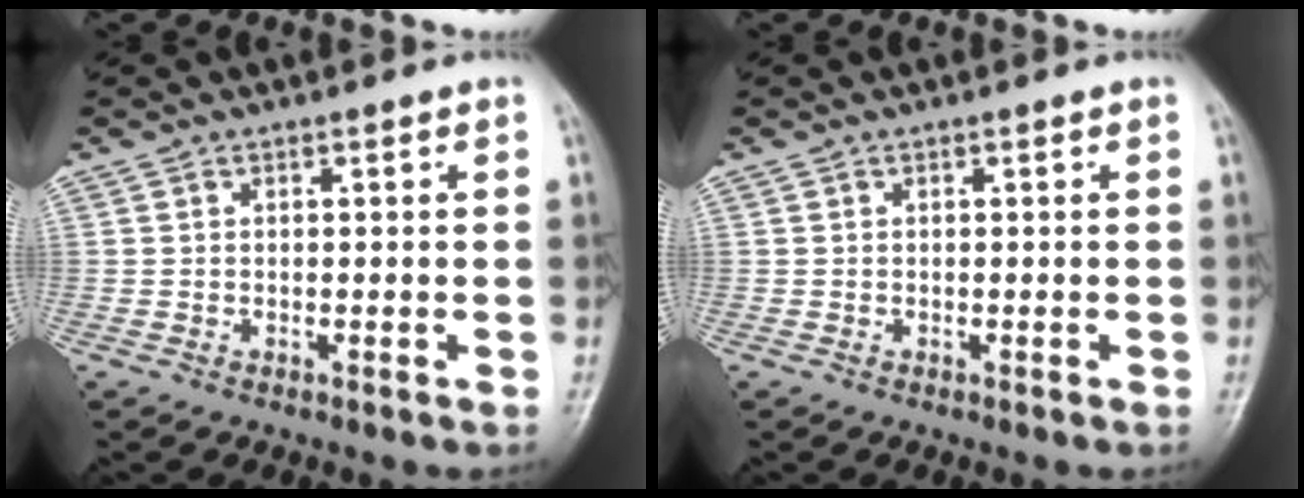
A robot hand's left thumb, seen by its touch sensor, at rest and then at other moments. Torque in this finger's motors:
{"motor_torque": [-0.01, -0.01, 0.10, -0.14, 0.00]}